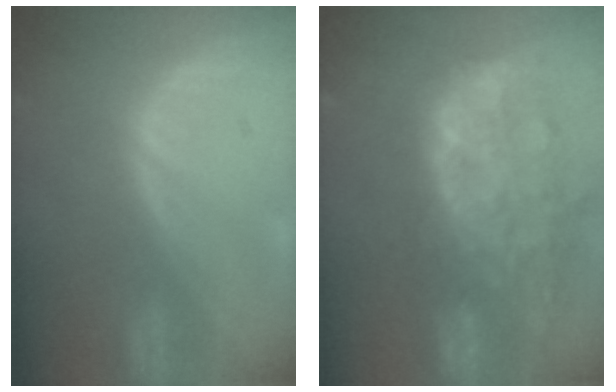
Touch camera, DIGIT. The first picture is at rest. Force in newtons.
{"total": 14.7, "press": 11.9, "slide": 8.5}